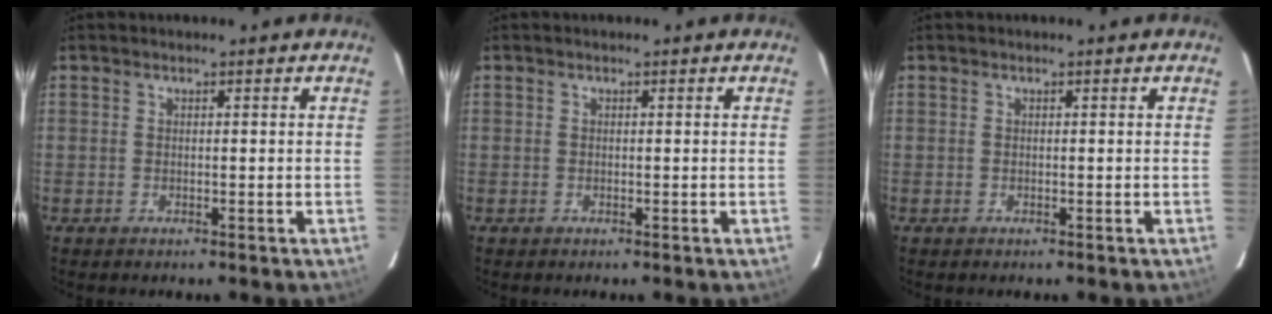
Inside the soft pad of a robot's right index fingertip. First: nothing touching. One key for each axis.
{"total": 0.0}
{"total": 0.0}